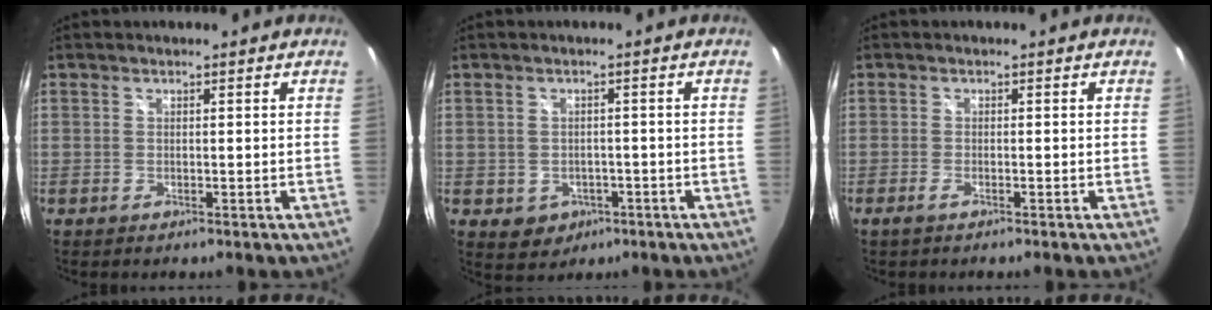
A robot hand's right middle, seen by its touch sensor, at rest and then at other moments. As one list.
[{"total": 4.8, "force": [-1.5, 4.3, 1.4], "torque": [-0.040, 0.002, -0.008]}, {"total": 1.1, "force": [-0.9, 0.1, 0.6], "torque": [-0.016, -0.003, -0.020]}]